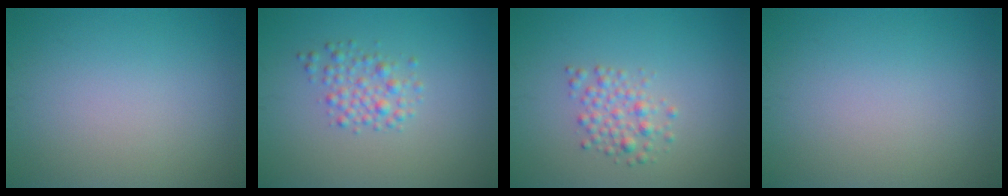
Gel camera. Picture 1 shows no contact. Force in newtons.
{"total": 2.2, "press": 2.2, "slide": 0.1}
{"total": 2.2, "press": 2.2, "slide": 0.0}
{"total": 0.0}